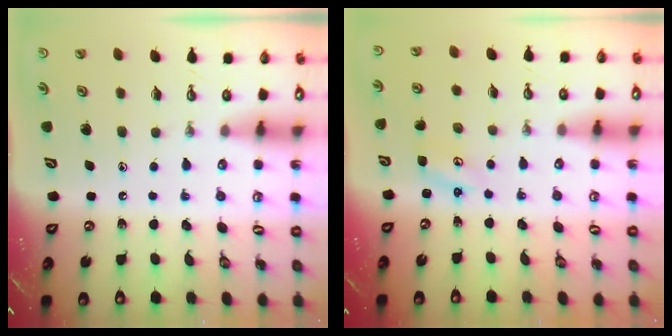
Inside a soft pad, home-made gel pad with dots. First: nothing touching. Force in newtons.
{"total": 2.3, "press": 2.3, "slide": 0.2}